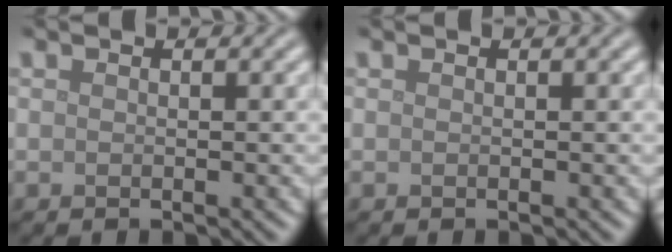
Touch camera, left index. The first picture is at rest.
{"total": 0.0}